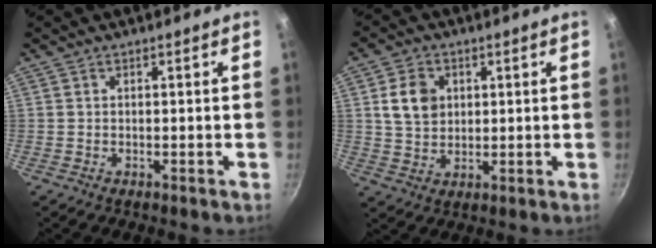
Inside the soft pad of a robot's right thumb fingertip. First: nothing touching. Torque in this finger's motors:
{"motor_torque": [0.13, 0.26, 0.72, 0.35, 0.01]}